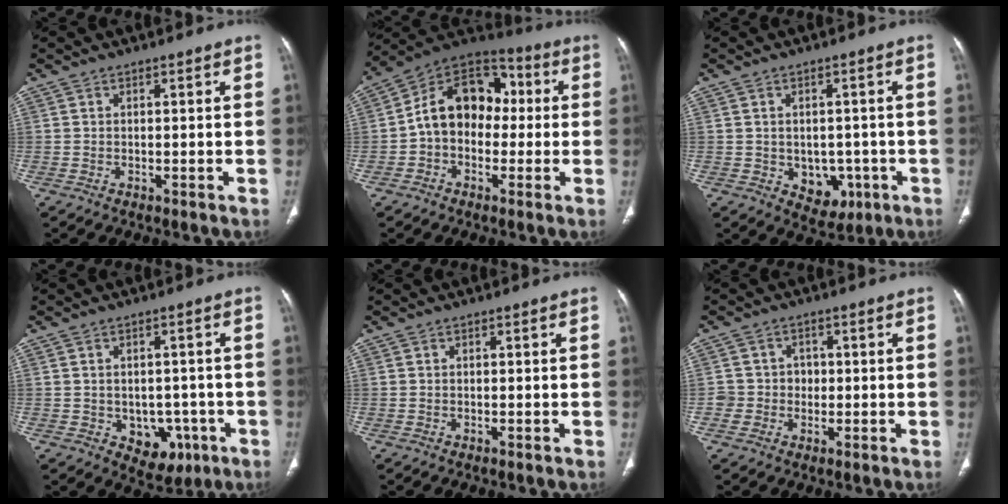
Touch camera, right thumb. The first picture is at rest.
{"total": 14.5, "force": [-0.2, 10.8, 9.7], "torque": [-0.121, 0.046, -0.020]}
{"total": 6.6, "force": [-1.7, 5.0, 3.9], "torque": [-0.021, 0.008, -0.008]}
{"total": 7.5, "force": [-2.5, 5.6, 4.3], "torque": [-0.022, 0.017, -0.020]}
{"total": 0.0}
{"total": 4.0, "force": [-0.5, 3.9, 0.6], "torque": [0.025, 0.013, -0.012]}